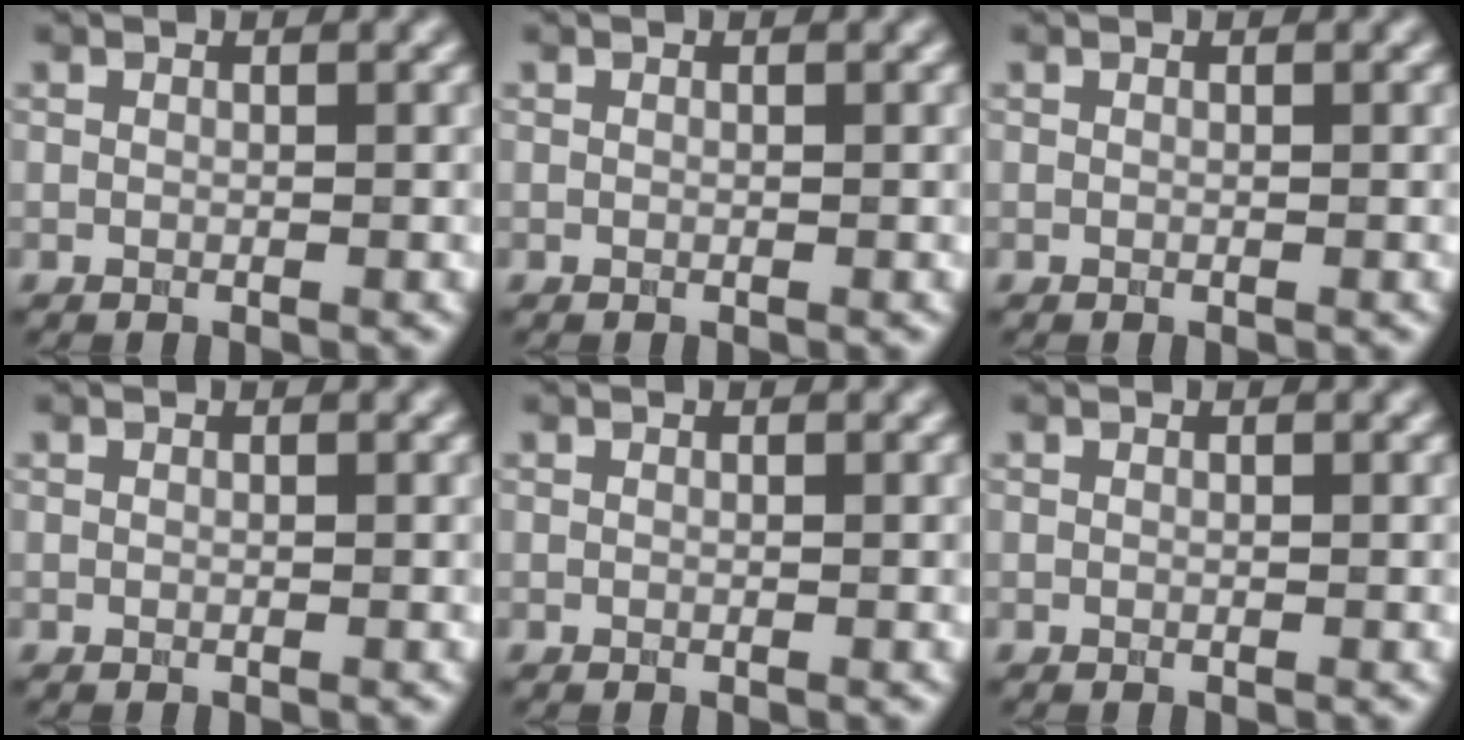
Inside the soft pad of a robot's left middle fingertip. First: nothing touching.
{"total": 0.0}
{"total": 0.0}
{"total": 0.0}
{"total": 0.0}
{"total": 0.0}